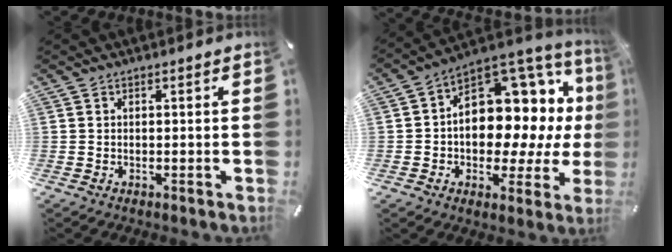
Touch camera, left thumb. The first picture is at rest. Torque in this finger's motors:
{"motor_torque": [2.03, 2.98, 1.77, -0.83, 0.36]}